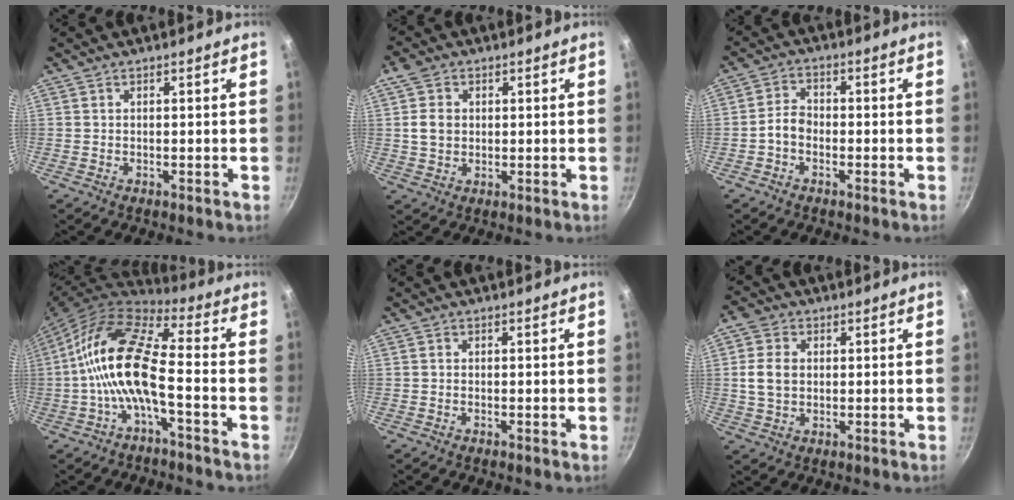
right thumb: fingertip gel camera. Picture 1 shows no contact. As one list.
[{"total": 5.3, "force": [0.9, 4.3, 3.0], "torque": [-0.039, -0.001, 0.012]}, {"total": 3.7, "force": [-1.5, 2.6, 2.1], "torque": [-0.033, 0.026, -0.035]}, {"total": 14.0, "force": [-2.8, 4.9, 12.8], "torque": [-0.256, 0.039, -0.068]}, {"total": 0.0}, {"total": 6.8, "force": [0.9, 5.2, 4.2], "torque": [-0.061, 0.002, 0.011]}]